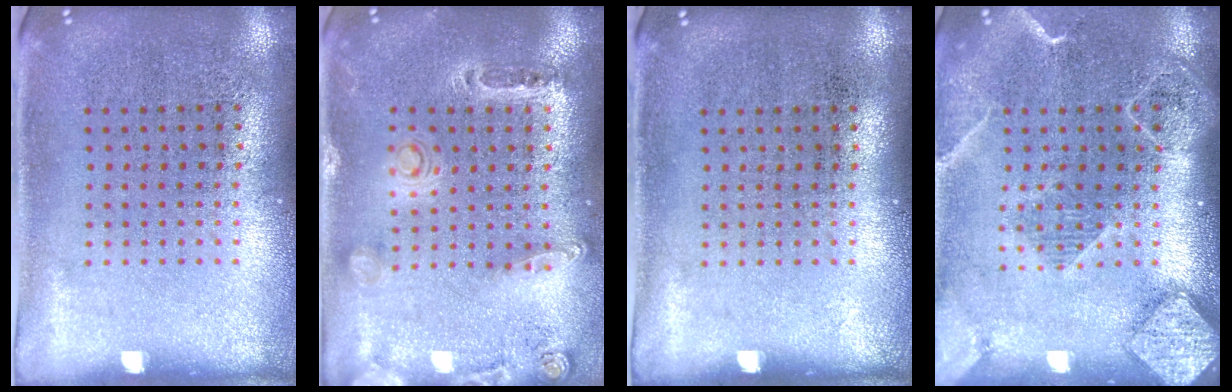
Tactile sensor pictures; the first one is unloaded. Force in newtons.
{"total": 0.8, "press": 0.7, "slide": 0.3}
{"total": 0.0}
{"total": 2.0, "press": 1.8, "slide": 0.8}